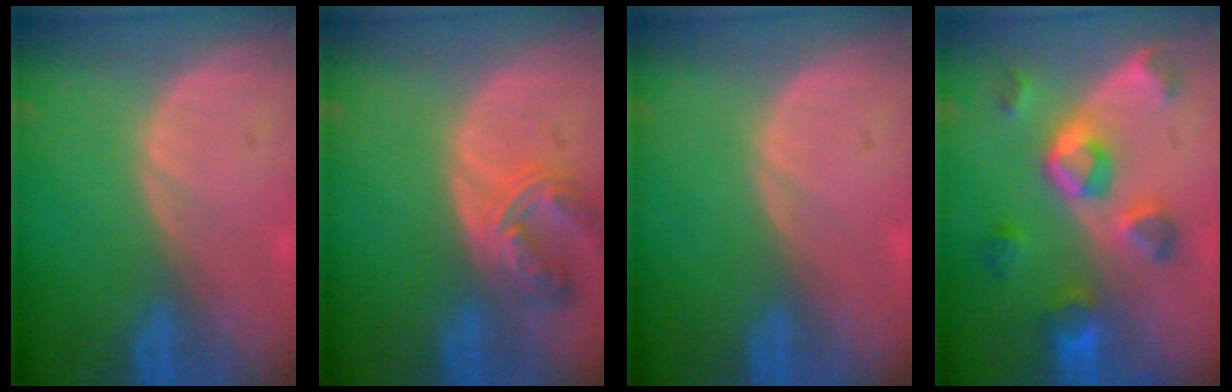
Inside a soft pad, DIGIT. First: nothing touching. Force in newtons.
{"total": 7.1, "press": 6.4, "slide": 3.2}
{"total": 0.0}
{"total": 7.8, "press": 7.7, "slide": 0.7}